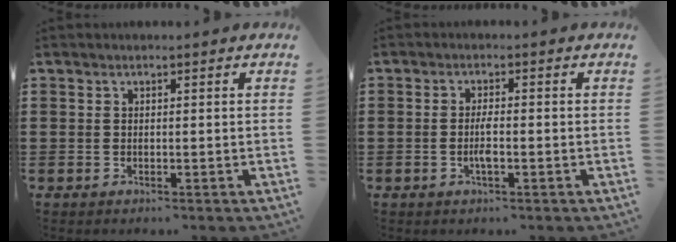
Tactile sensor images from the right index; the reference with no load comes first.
{"total": 2.8, "force": [-0.8, 0.6, 2.6], "torque": [-0.053, 0.000, -0.018]}